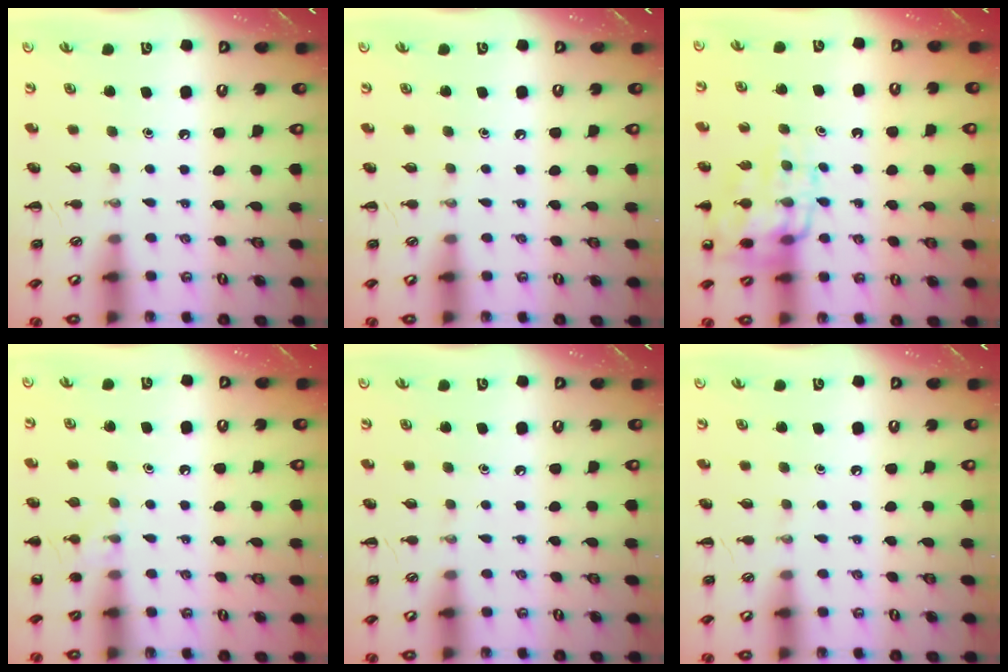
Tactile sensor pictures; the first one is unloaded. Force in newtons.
{"total": 0.0}
{"total": 13.5, "press": 13.3, "slide": 2.0}
{"total": 6.3, "press": 6.1, "slide": 1.8}
{"total": 0.0}
{"total": 0.0}